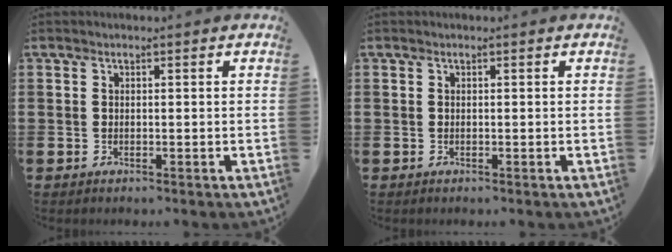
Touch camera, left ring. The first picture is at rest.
{"total": 0.0}